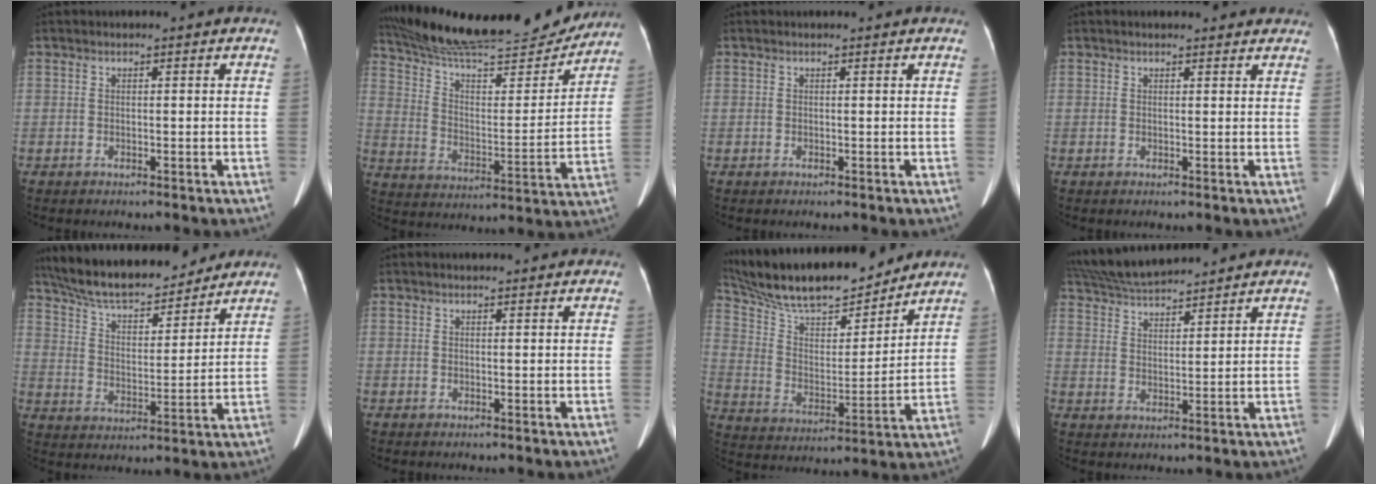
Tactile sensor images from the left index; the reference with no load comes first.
{"total": 25.8, "force": [23.6, 3.4, 9.8], "torque": [-0.167, -0.026, 0.344]}
{"total": 0.7, "force": [0.6, 0.0, 0.2], "torque": [-0.002, 0.011, 0.012]}
{"total": 7.1, "force": [6.4, 1.6, 2.6], "torque": [-0.029, 0.020, 0.068]}
{"total": 17.5, "force": [15.6, 4.0, 6.9], "torque": [-0.122, 0.020, 0.255]}
{"total": 2.1, "force": [1.9, 0.3, 0.9], "torque": [-0.008, 0.021, 0.026]}
{"total": 20.1, "force": [17.8, 3.6, 8.8], "torque": [-0.161, 0.013, 0.302]}
{"total": 10.0, "force": [9.4, 0.4, 3.3], "torque": [-0.069, 0.027, 0.172]}